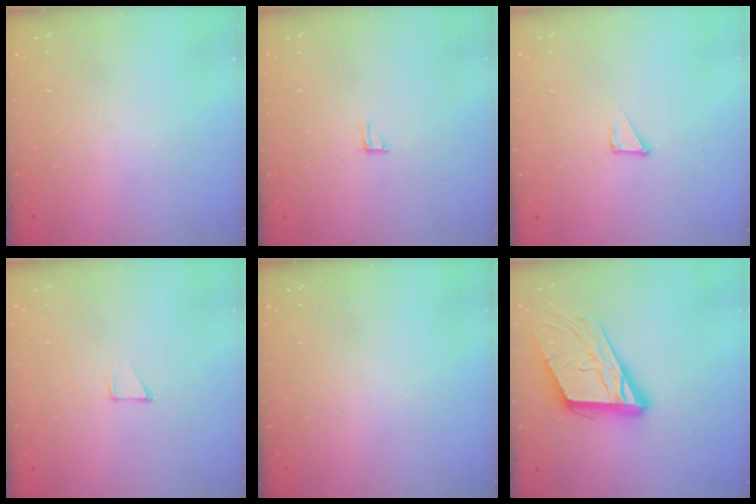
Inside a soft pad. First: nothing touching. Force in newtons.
{"total": 4.2, "press": 4.2, "slide": 0.4}
{"total": 2.8, "press": 2.8, "slide": 0.1}
{"total": 3.1, "press": 3.1, "slide": 0.3}
{"total": 0.0}
{"total": 17.6, "press": 17.4, "slide": 2.6}